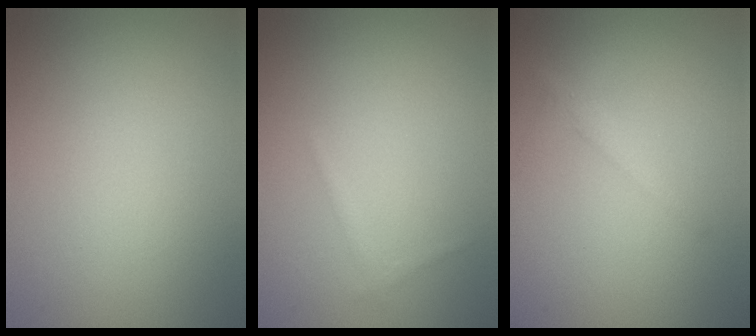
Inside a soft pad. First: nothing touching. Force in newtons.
{"total": 0.6, "press": 0.6, "slide": 0.0}
{"total": 1.5, "press": 1.5, "slide": 0.1}